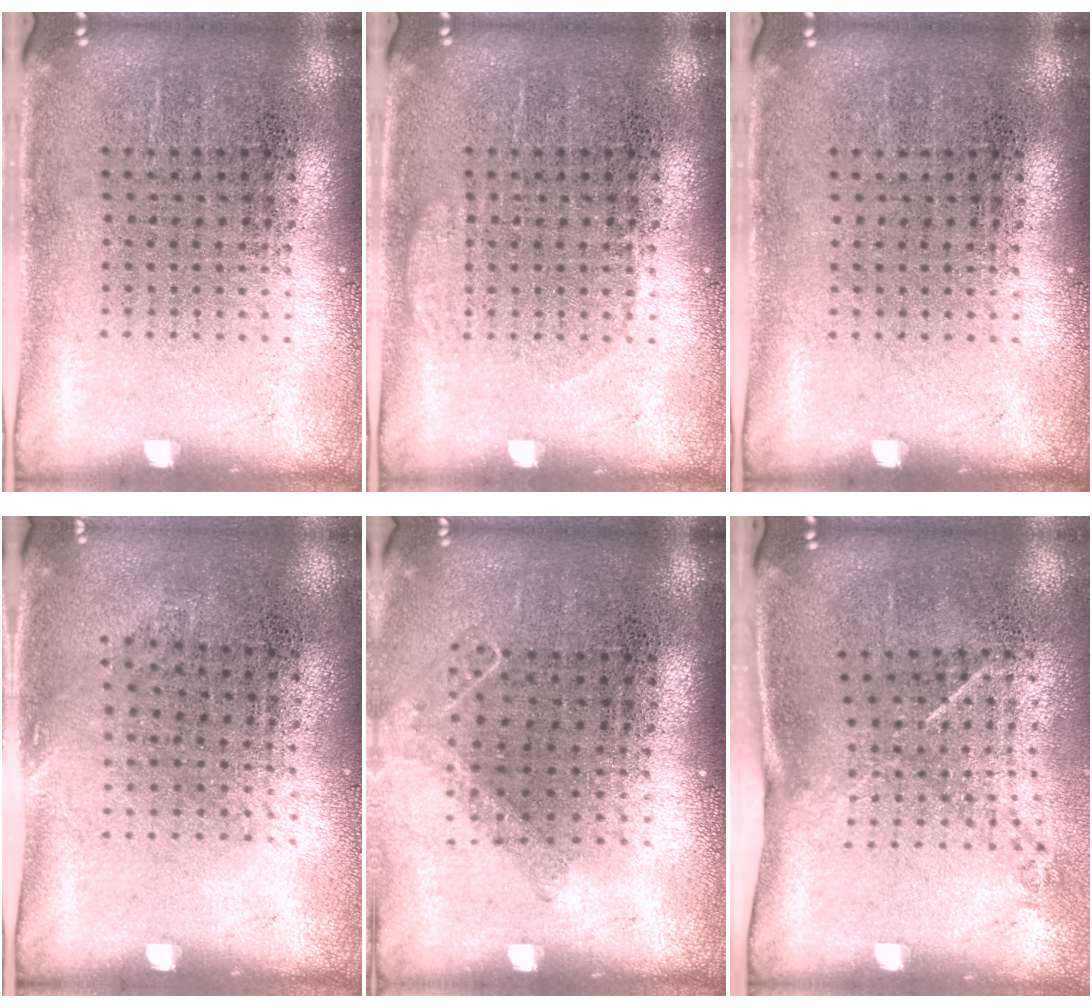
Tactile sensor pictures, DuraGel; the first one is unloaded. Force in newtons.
{"total": 0.9, "press": 0.9, "slide": 0.3}
{"total": 0.0}
{"total": 0.7, "press": 0.6, "slide": 0.5}
{"total": 0.9, "press": 0.9, "slide": 0.1}
{"total": 1.5, "press": 1.0, "slide": 1.1}